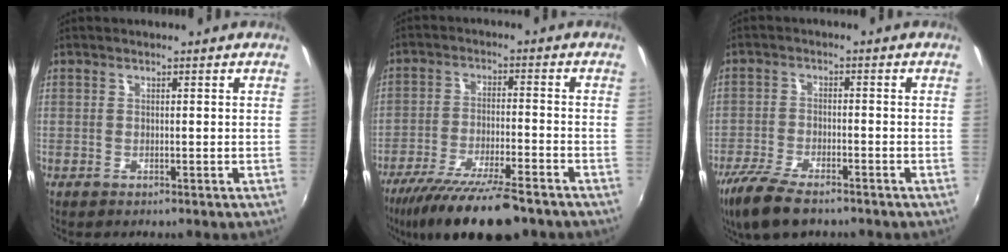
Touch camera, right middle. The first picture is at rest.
{"total": 15.9, "force": [-12.4, 2.9, 9.4], "torque": [-0.190, -0.038, -0.206]}
{"total": 10.8, "force": [-8.2, 3.4, 6.2], "torque": [-0.152, -0.035, -0.152]}